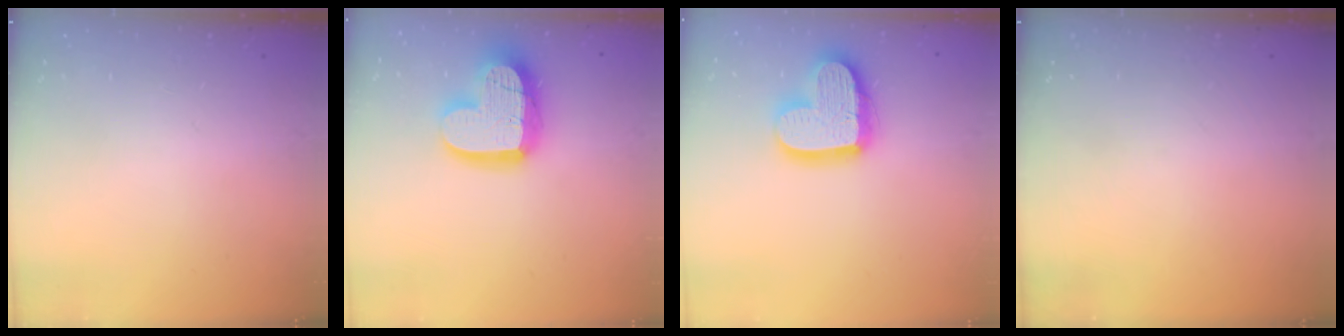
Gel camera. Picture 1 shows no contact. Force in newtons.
{"total": 17.1, "press": 17.0, "slide": 1.6}
{"total": 17.3, "press": 17.3, "slide": 1.5}
{"total": 0.0}